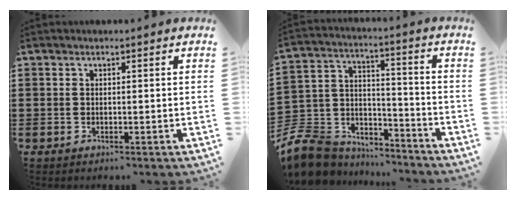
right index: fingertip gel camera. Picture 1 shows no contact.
{"total": 8.8, "force": [-7.5, 4.4, 1.6], "torque": [-0.072, 0.006, -0.150]}